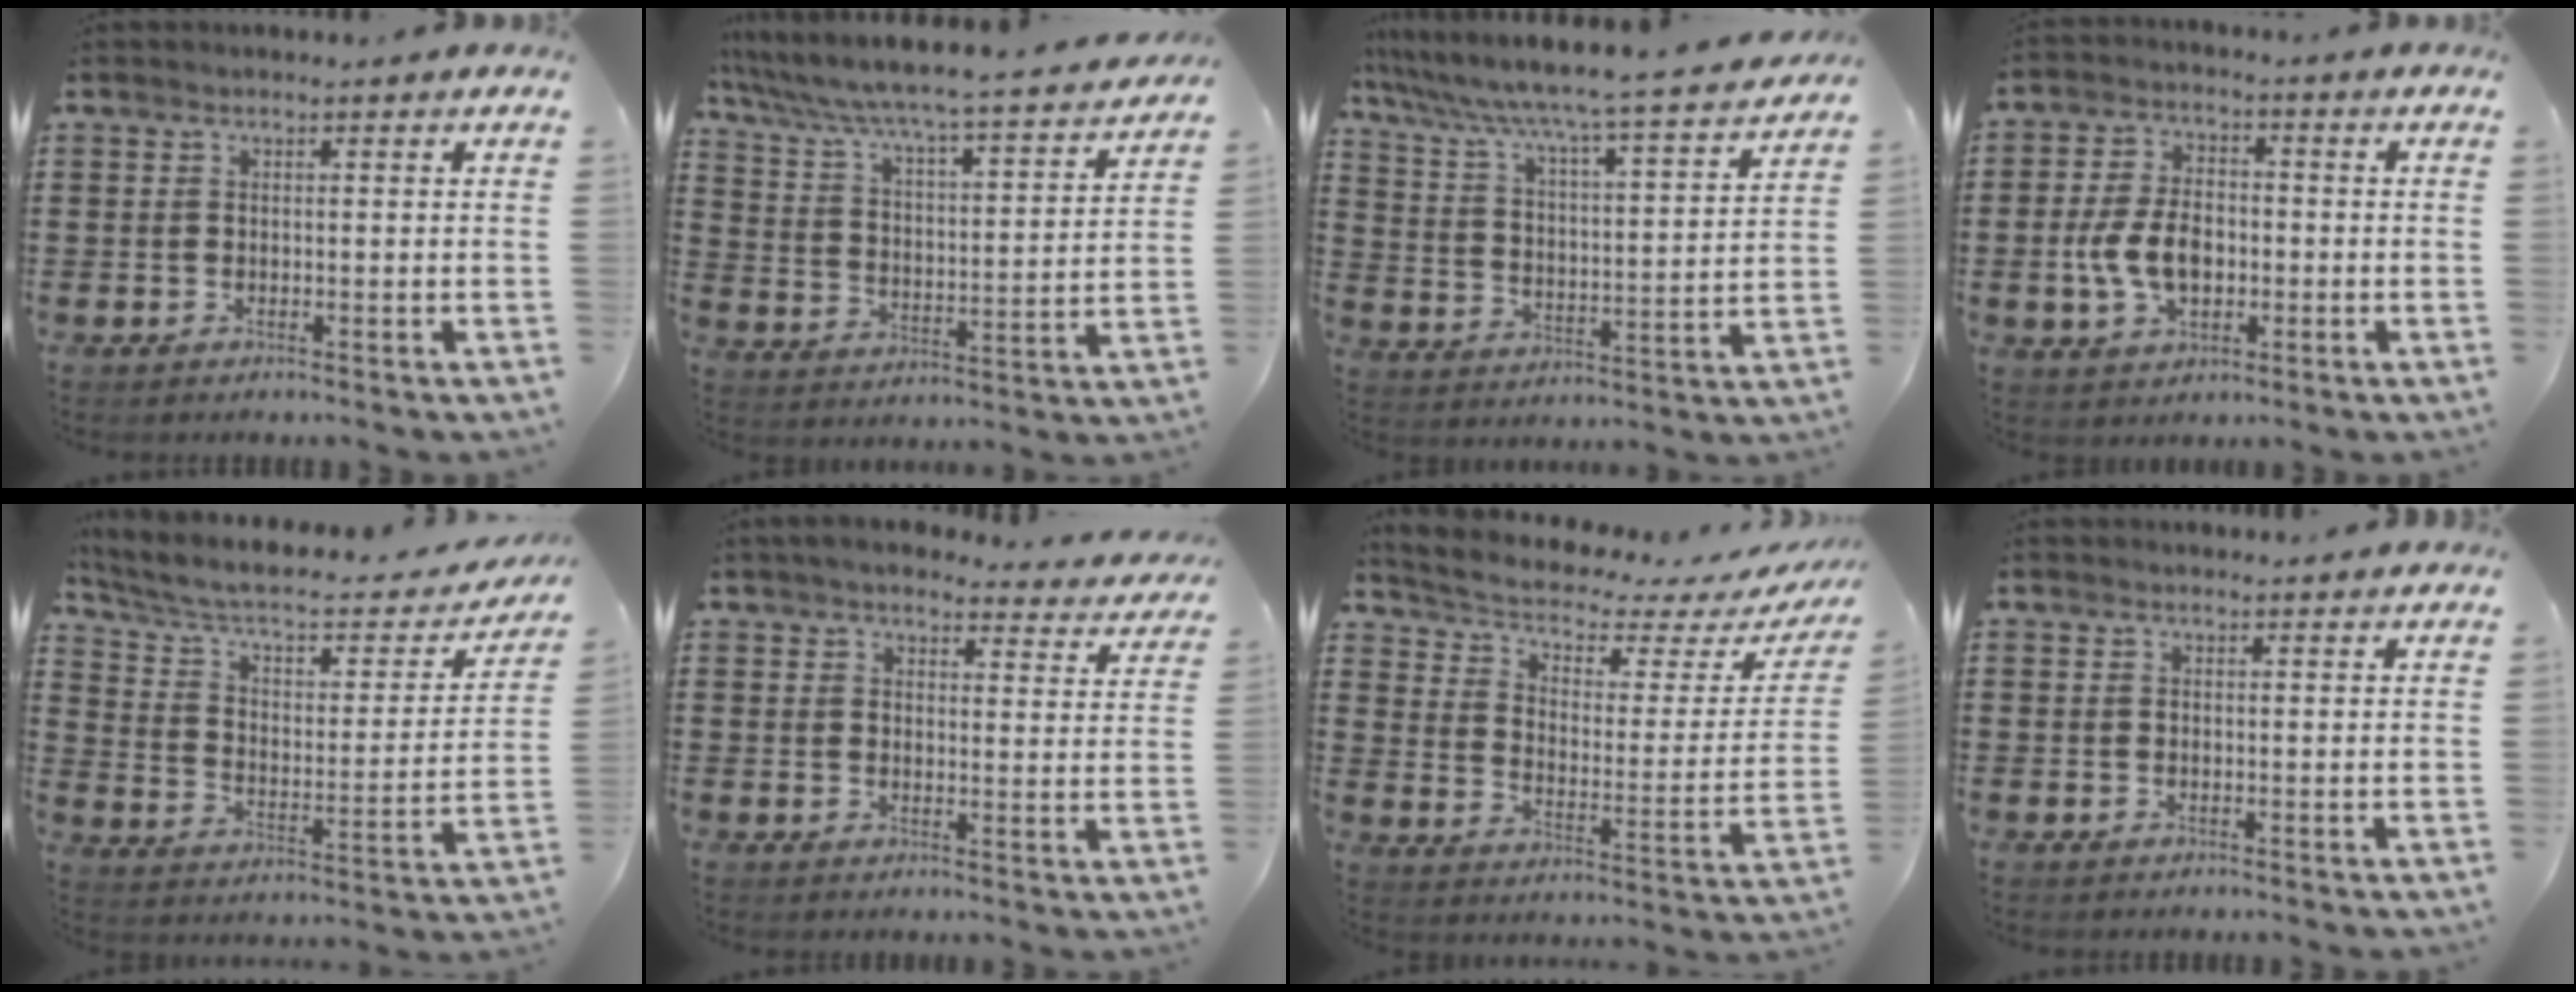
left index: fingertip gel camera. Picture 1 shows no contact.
{"total": 4.3, "force": [3.9, -0.2, 1.8], "torque": [-0.058, -0.043, 0.052]}
{"total": 4.7, "force": [4.0, -0.6, 2.3], "torque": [-0.068, -0.047, 0.053]}
{"total": 7.8, "force": [-1.5, 4.8, 6.0], "torque": [-0.134, 0.006, -0.032]}
{"total": 7.0, "force": [5.2, 2.5, 4.0], "torque": [-0.103, -0.034, 0.086]}
{"total": 4.3, "force": [4.0, 0.8, 1.3], "torque": [-0.043, -0.017, 0.070]}
{"total": 3.5, "force": [2.7, 1.4, 1.9], "torque": [-0.055, -0.024, 0.038]}
{"total": 0.8, "force": [0.8, 0.0, 0.2], "torque": [0.002, -0.005, 0.014]}